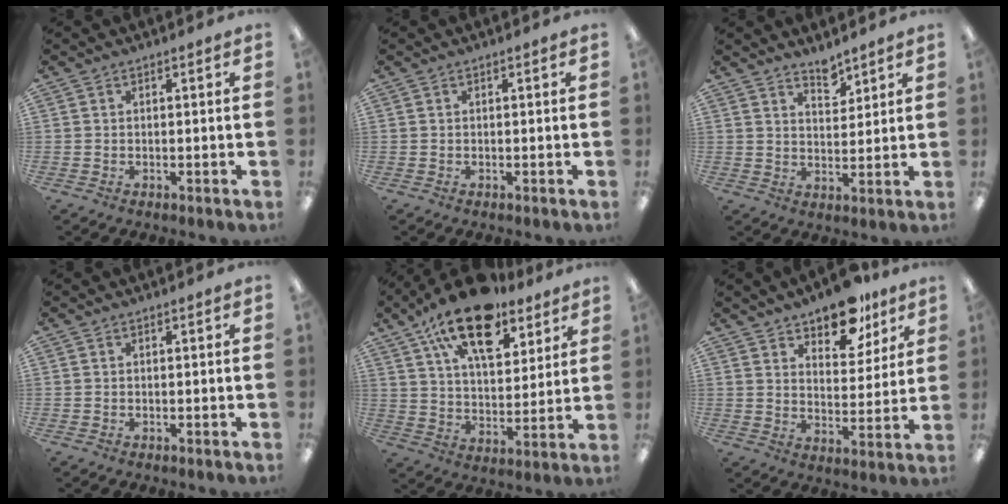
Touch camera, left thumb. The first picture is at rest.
{"total": 0.0}
{"total": 4.7, "force": [4.3, 1.6, 1.1], "torque": [0.001, -0.036, 0.075]}
{"total": 0.0}
{"total": 19.2, "force": [12.8, 8.8, 11.3], "torque": [-0.183, -0.061, 0.220]}
{"total": 12.3, "force": [9.7, 5.7, 5.0], "torque": [-0.066, -0.055, 0.174]}